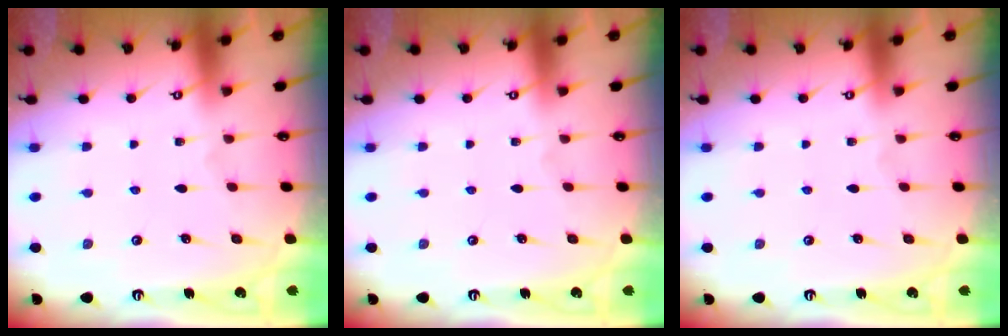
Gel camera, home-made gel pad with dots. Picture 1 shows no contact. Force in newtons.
{"total": 0.0}
{"total": 0.0}